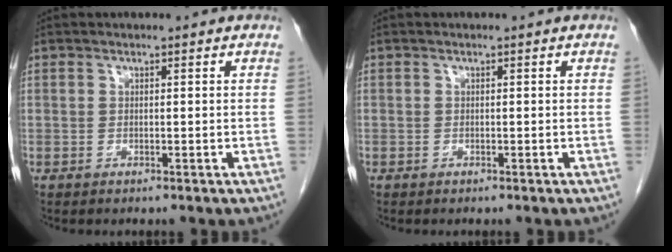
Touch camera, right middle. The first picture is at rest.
{"total": 0.0}